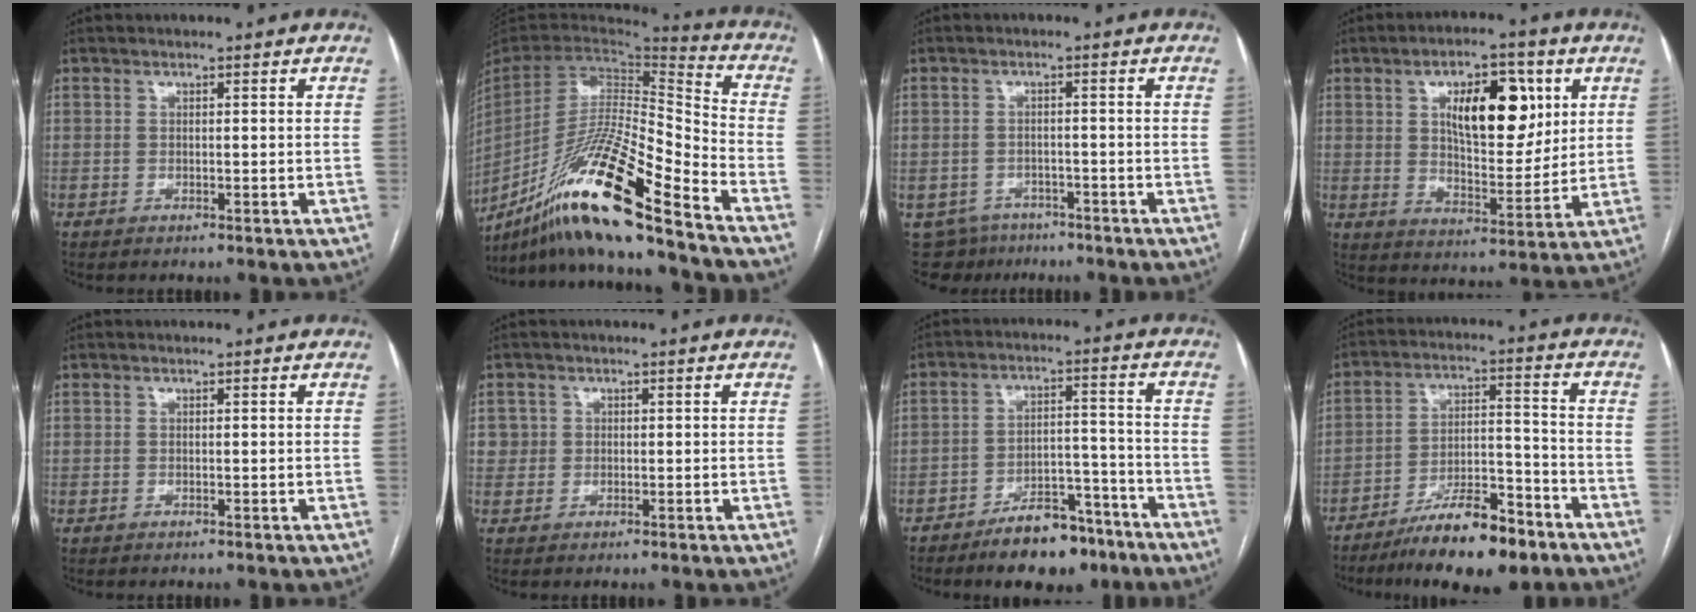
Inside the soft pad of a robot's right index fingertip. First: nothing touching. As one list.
[{"total": 23.0, "force": [-16.5, 0.2, 16.1], "torque": [-0.315, -0.038, -0.306]}, {"total": 5.5, "force": [-3.7, 4.1, 0.0], "torque": [0.005, 0.012, -0.051]}, {"total": 13.4, "force": [4.7, 5.7, 11.1], "torque": [-0.172, 0.011, 0.081]}, {"total": 0.0}, {"total": 2.4, "force": [0.5, 2.4, -0.1], "torque": [0.020, 0.007, 0.004]}, {"total": 10.1, "force": [-7.4, 4.2, 5.4], "torque": [-0.075, 0.017, -0.117]}, {"total": 13.1, "force": [-9.3, 3.3, 8.7], "torque": [-0.138, 0.011, -0.154]}]